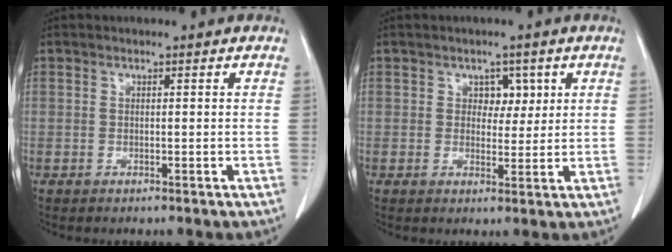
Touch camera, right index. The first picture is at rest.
{"total": 3.2, "force": [1.2, 2.3, 1.8], "torque": [-0.015, 0.004, 0.018]}